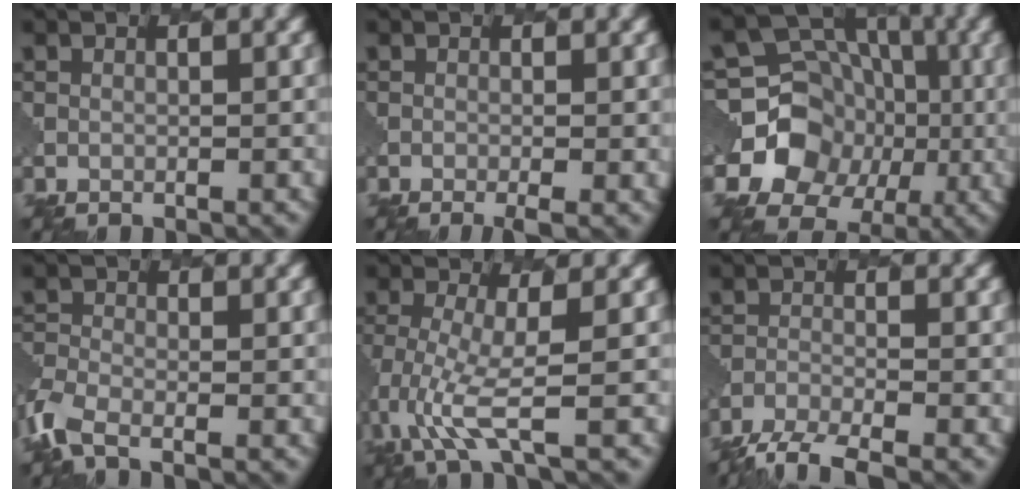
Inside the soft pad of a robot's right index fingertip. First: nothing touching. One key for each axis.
{"total": 2.1, "fx": -0.7, "fy": 0.6, "fz": 1.8, "tx": -0.030, "ty": -0.004, "tz": -0.011}
{"total": 10.4, "fx": -1.5, "fy": 9.6, "fz": 3.7, "tx": -0.063, "ty": 0.010, "tz": -0.047}
{"total": 3.4, "fx": -2.4, "fy": 1.4, "fz": 2.1, "tx": -0.055, "ty": -0.011, "tz": -0.061}
{"total": 4.7, "fx": -1.6, "fy": 1.1, "fz": 4.3, "tx": -0.106, "ty": -0.019, "tz": -0.036}
{"total": 4.3, "fx": -3.8, "fy": 0.8, "fz": 1.9, "tx": -0.037, "ty": -0.013, "tz": -0.075}